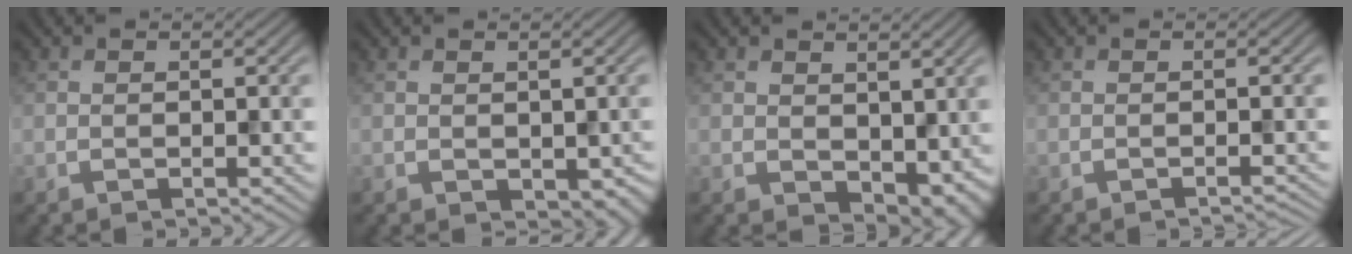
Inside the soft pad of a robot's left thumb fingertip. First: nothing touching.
{"total": 1.7, "force": [-0.1, 1.2, 1.3], "torque": [-0.022, -0.009, 0.008]}
{"total": 4.7, "force": [1.0, 3.1, 3.3], "torque": [-0.059, -0.018, 0.026]}
{"total": 1.0, "force": [-0.9, 0.1, 0.5], "torque": [0.001, 0.002, -0.018]}